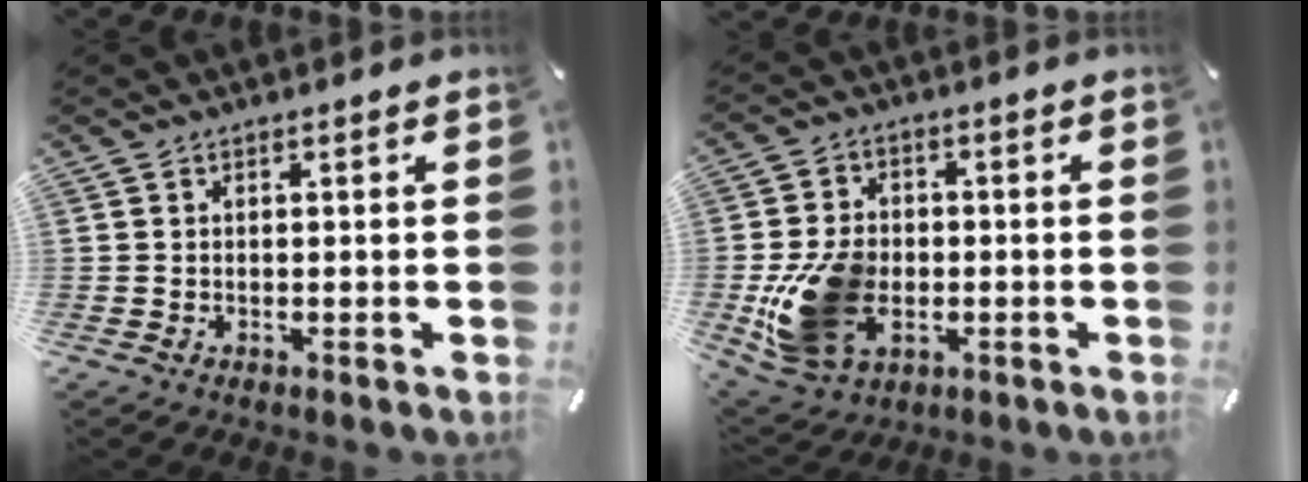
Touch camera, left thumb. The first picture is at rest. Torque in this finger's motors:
{"motor_torque": [1.39, 1.67, 0.39, -0.08, 0.62]}